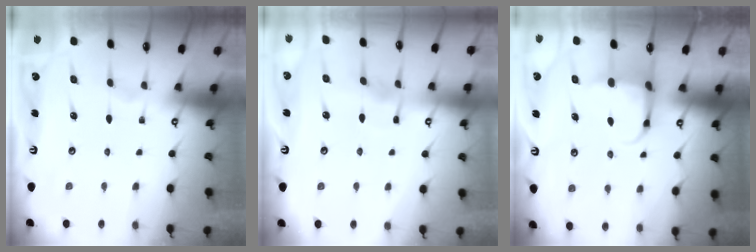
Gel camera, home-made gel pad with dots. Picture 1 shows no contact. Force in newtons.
{"total": 3.0, "press": 2.9, "slide": 0.3}
{"total": 6.1, "press": 6.0, "slide": 1.3}